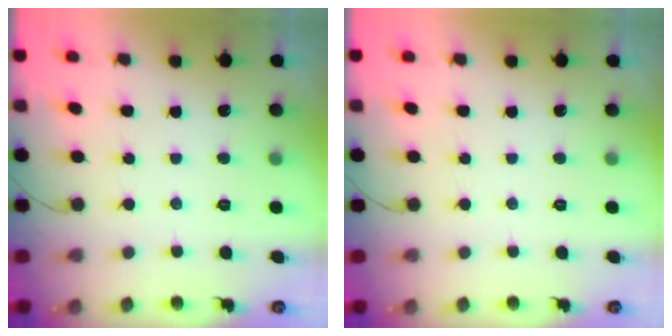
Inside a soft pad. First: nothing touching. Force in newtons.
{"total": 0.0}